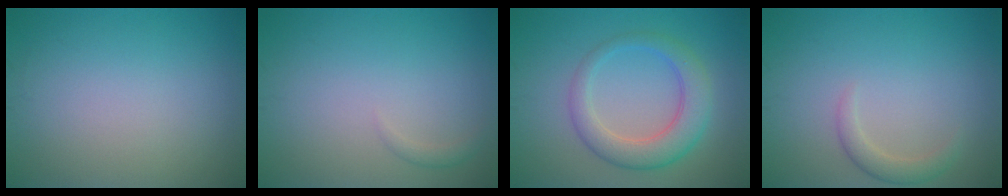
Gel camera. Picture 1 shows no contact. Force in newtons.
{"total": 0.8, "press": 0.8, "slide": 0.0}
{"total": 4.8, "press": 4.7, "slide": 0.1}
{"total": 1.7, "press": 1.7, "slide": 0.2}